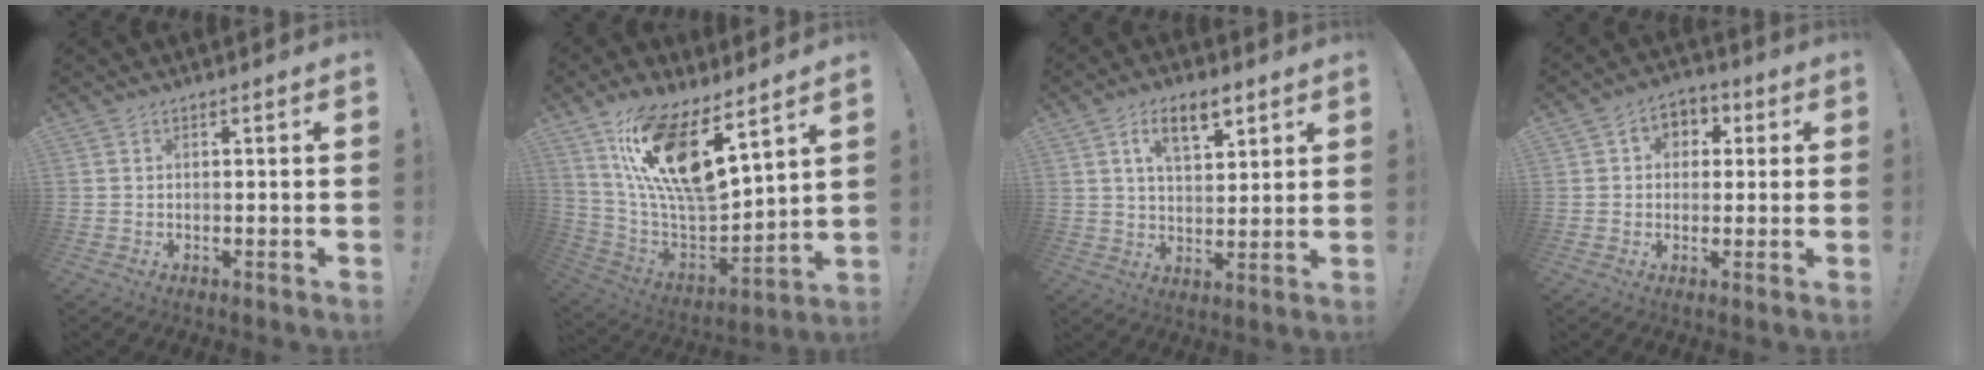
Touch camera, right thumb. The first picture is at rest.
{"total": 17.9, "force": [10.6, 5.7, 13.3], "torque": [-0.255, -0.080, 0.187]}
{"total": 9.8, "force": [5.2, 4.8, 6.8], "torque": [-0.107, -0.008, 0.094]}
{"total": 5.7, "force": [0.4, 5.2, 2.2], "torque": [-0.023, 0.006, 0.009]}